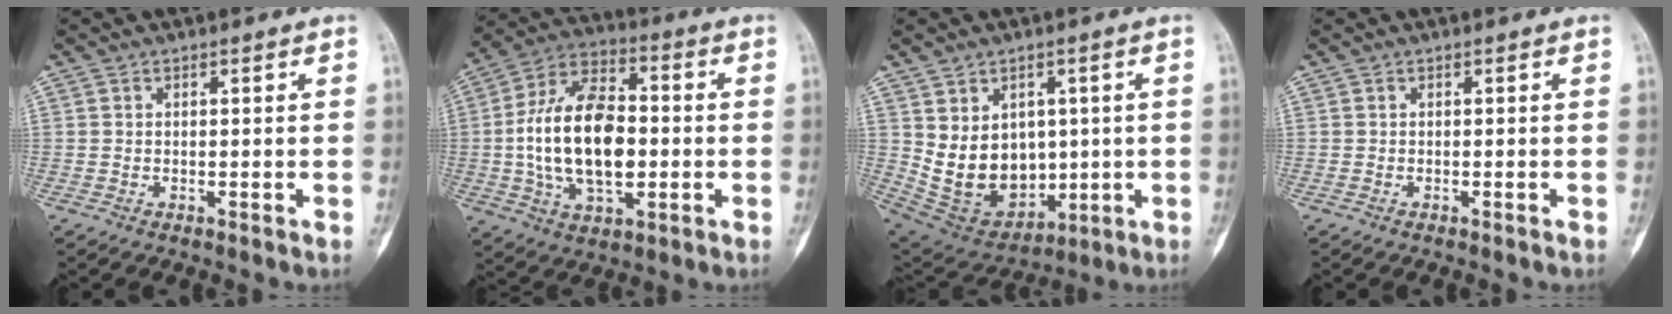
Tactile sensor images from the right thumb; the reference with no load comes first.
{"total": 19.4, "force": [-1.1, 10.9, 16.0], "torque": [-0.278, 0.021, -0.018]}
{"total": 14.0, "force": [1.0, 10.8, 8.8], "torque": [-0.102, -0.005, 0.058]}
{"total": 0.0}